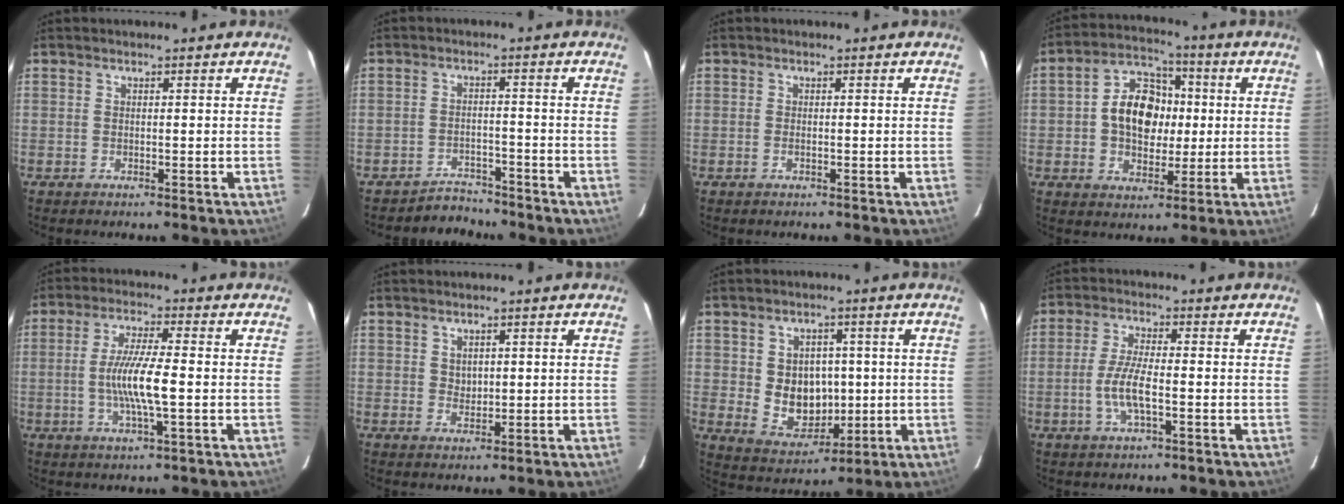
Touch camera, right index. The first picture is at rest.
{"total": 4.2, "force": [-3.8, 1.6, -0.7], "torque": [0.005, 0.012, -0.062]}
{"total": 0.7, "force": [-0.3, 0.3, 0.6], "torque": [-0.013, -0.001, -0.005]}
{"total": 11.4, "force": [0.5, 8.5, 7.7], "torque": [-0.149, 0.033, 0.012]}
{"total": 8.7, "force": [-1.3, 0.9, 8.6], "torque": [-0.162, -0.004, -0.025]}
{"total": 2.0, "force": [0.7, 1.7, 0.8], "torque": [-0.009, 0.003, 0.015]}
{"total": 9.5, "force": [0.1, 8.0, 5.2], "torque": [-0.105, 0.003, 0.024]}
{"total": 6.4, "force": [-1.8, 1.5, 6.0], "torque": [-0.125, -0.001, -0.036]}